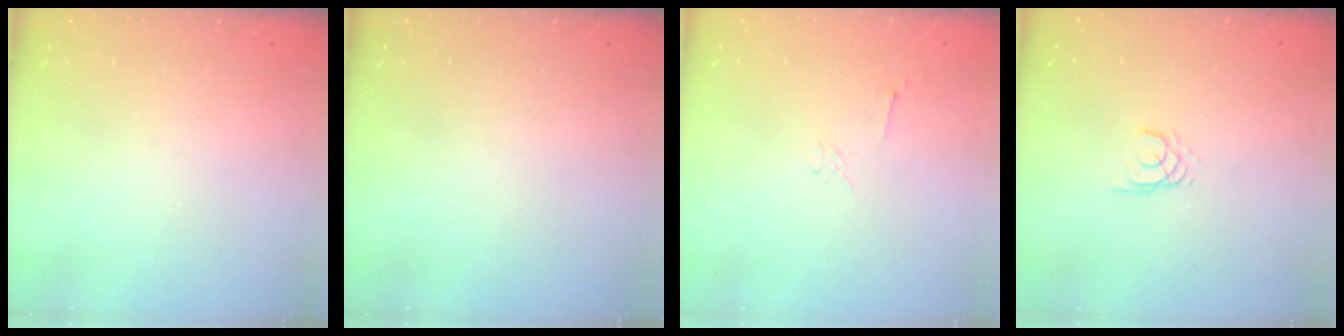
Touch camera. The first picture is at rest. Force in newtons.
{"total": 0.0}
{"total": 2.9, "press": 2.8, "slide": 0.8}
{"total": 2.4, "press": 2.4, "slide": 0.1}